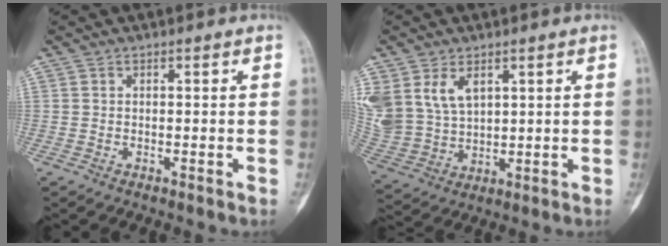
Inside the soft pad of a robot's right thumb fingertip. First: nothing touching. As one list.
[{"total": 12.8, "force": [5.4, 8.7, 7.7], "torque": [-0.167, -0.011, 0.127]}]